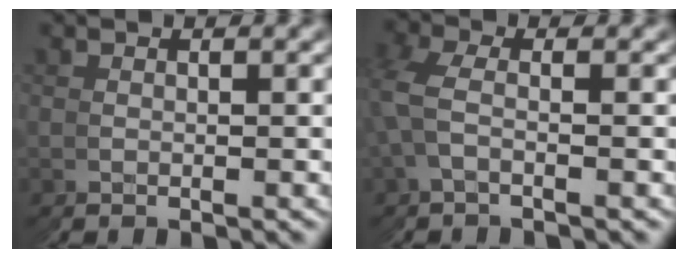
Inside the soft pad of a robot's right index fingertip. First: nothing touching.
{"total": 3.6, "force": [1.7, 3.2, 0.3], "torque": [-0.035, 0.011, 0.017]}